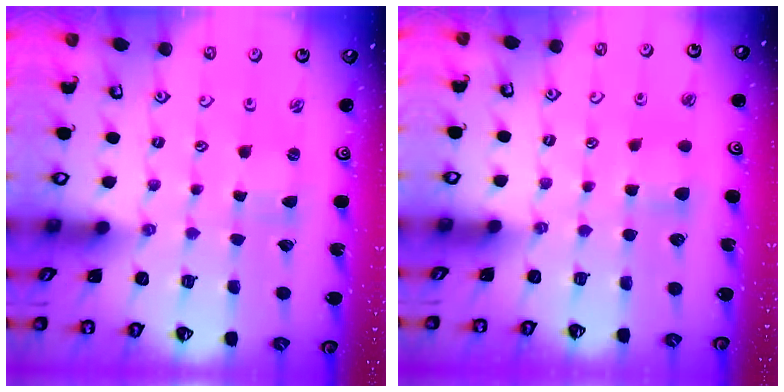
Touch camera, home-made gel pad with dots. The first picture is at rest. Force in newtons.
{"total": 4.4, "press": 4.3, "slide": 0.7}